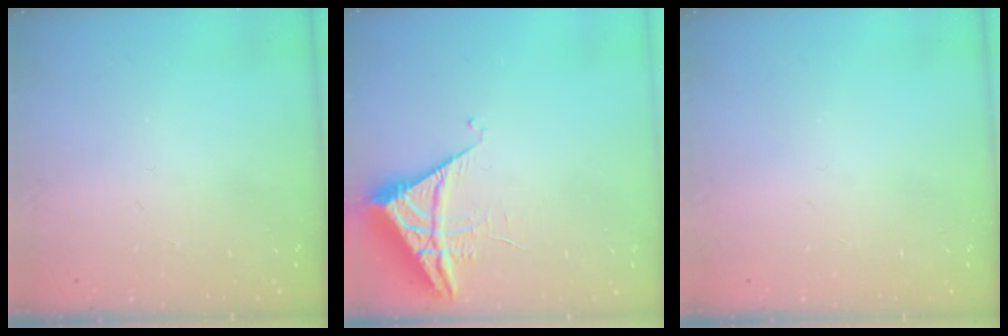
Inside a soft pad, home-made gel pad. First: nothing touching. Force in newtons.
{"total": 6.1, "press": 6.1, "slide": 0.3}
{"total": 0.0}